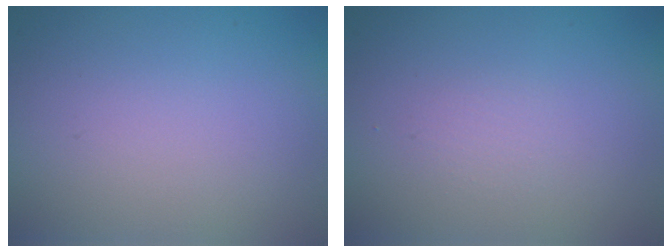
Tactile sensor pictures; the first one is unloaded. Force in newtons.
{"total": 0.8, "press": 0.8, "slide": 0.0}